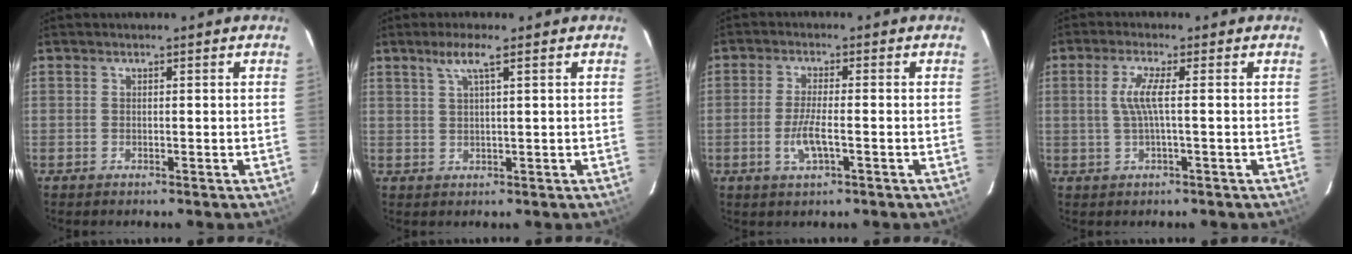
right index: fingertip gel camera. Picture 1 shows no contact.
{"total": 3.4, "force": [2.0, -0.1, 2.8], "torque": [-0.056, 0.005, 0.039]}
{"total": 4.8, "force": [-1.7, 1.0, 4.3], "torque": [-0.088, -0.008, -0.033]}
{"total": 4.0, "force": [0.0, -0.1, 4.0], "torque": [-0.084, -0.001, 0.004]}